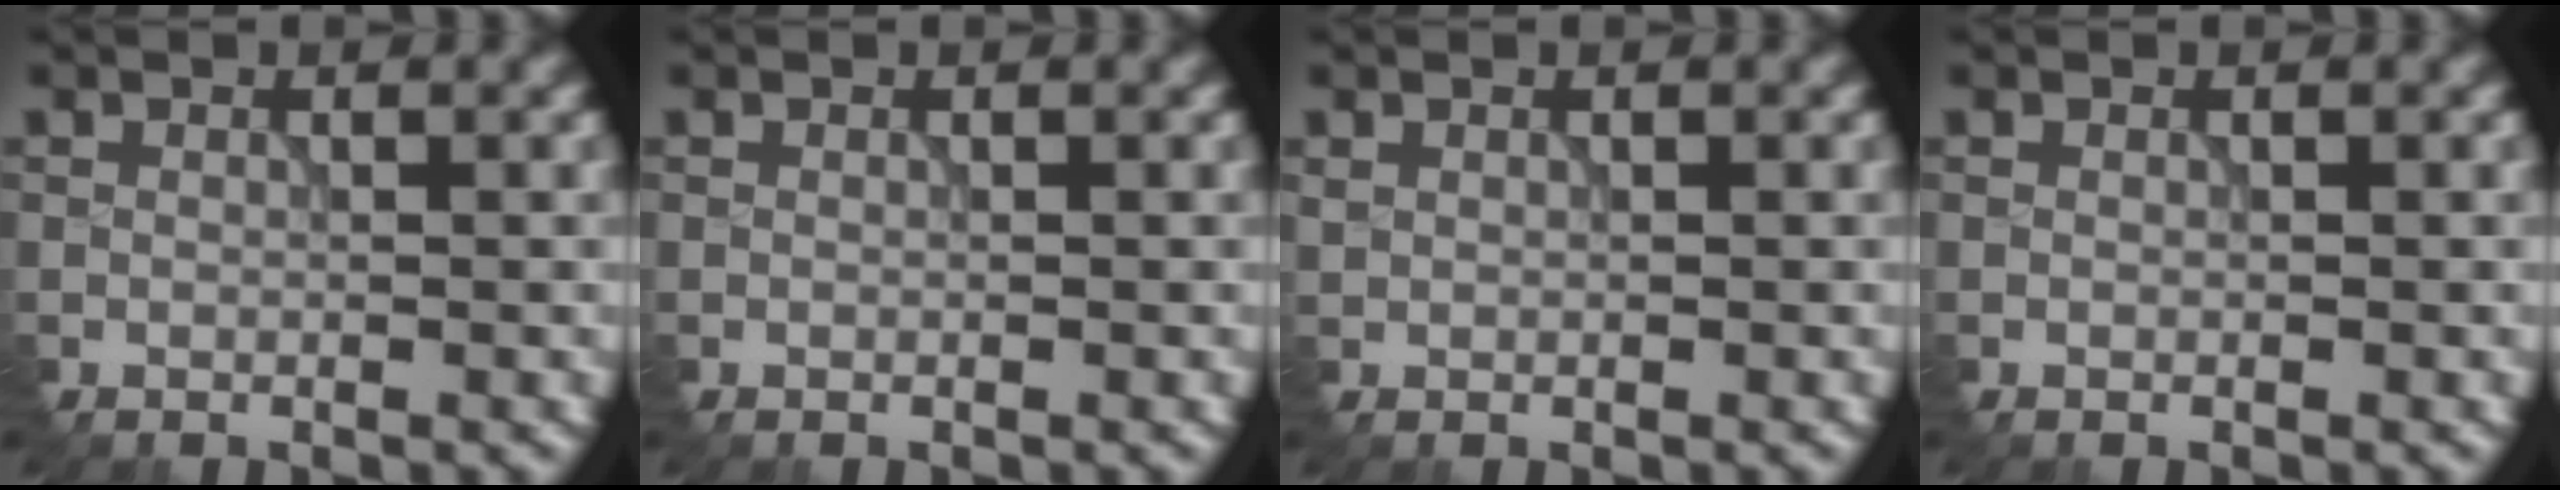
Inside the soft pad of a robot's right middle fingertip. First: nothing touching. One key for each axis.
{"total": 0.0}
{"total": 0.6, "fx": 0.4, "fy": 0.4, "fz": 0.1, "tx": -0.008, "ty": -0.002, "tz": 0.013}
{"total": 0.0}